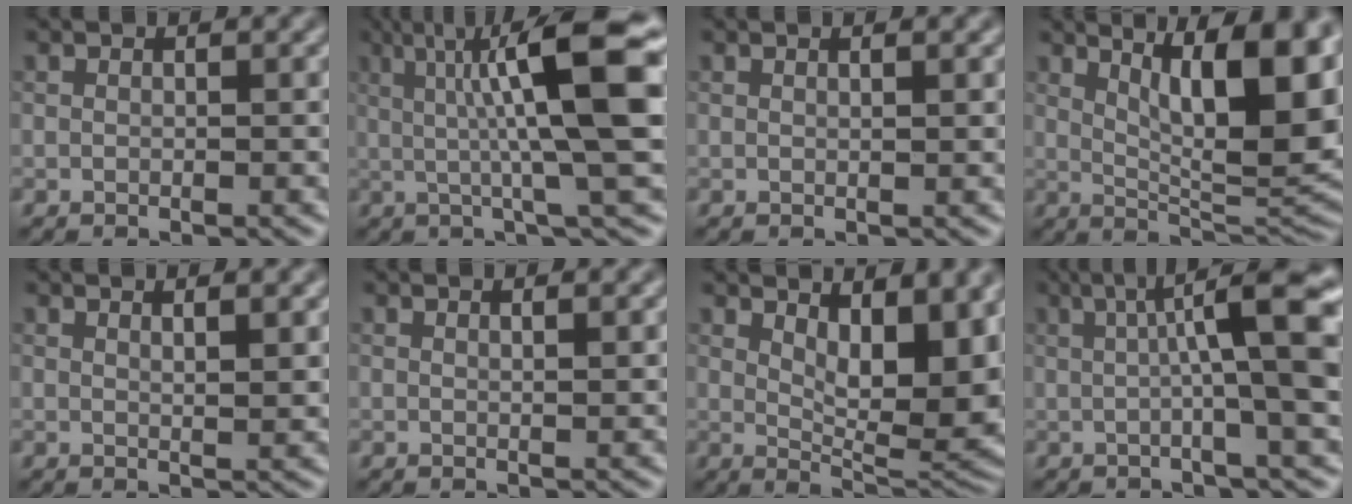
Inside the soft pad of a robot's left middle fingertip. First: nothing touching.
{"total": 10.9, "force": [1.2, 1.6, 10.7], "torque": [-0.171, 0.021, 0.033]}
{"total": 1.0, "force": [0.5, 0.4, 0.8], "torque": [0.006, 0.010, -0.005]}
{"total": 12.5, "force": [3.9, 3.6, 11.3], "torque": [-0.149, 0.004, 0.079]}
{"total": 2.0, "force": [1.3, 0.5, 1.5], "torque": [-0.004, 0.013, 0.014]}
{"total": 1.3, "force": [0.7, 0.5, 1.0], "torque": [0.005, 0.012, -0.002]}
{"total": 10.0, "force": [3.5, 3.5, 8.7], "torque": [-0.115, -0.010, 0.078]}
{"total": 10.9, "force": [2.2, 1.9, 10.5], "torque": [-0.139, 0.013, 0.046]}